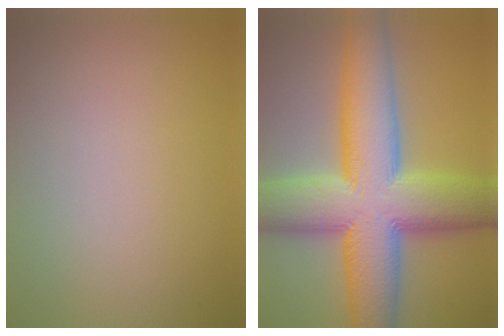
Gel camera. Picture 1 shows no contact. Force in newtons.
{"total": 14.3, "press": 14.3, "slide": 0.8}